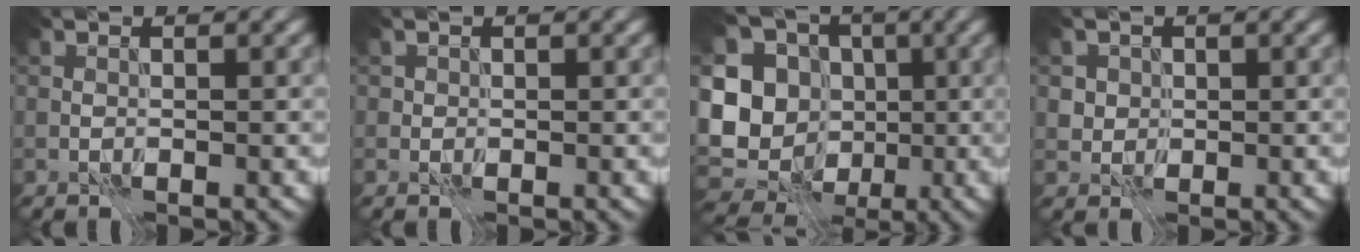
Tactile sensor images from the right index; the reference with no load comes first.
{"total": 0.5, "force": [0.1, 0.5, 0.0], "torque": [0.007, 0.000, -0.003]}
{"total": 12.9, "force": [-1.4, 11.4, 5.9], "torque": [-0.142, -0.003, -0.036]}
{"total": 2.2, "force": [0.7, 2.0, 0.6], "torque": [-0.008, 0.001, 0.021]}